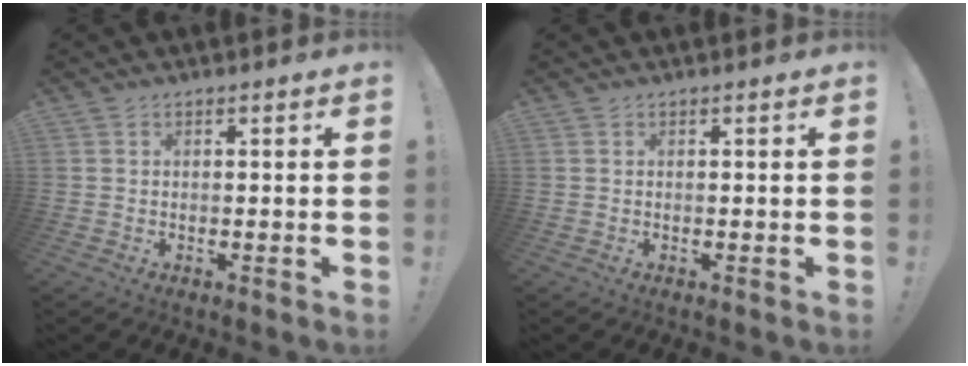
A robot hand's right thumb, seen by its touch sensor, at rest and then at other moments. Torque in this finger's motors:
{"motor_torque": [0.00, 0.00, 0.00, 0.00, 0.00]}